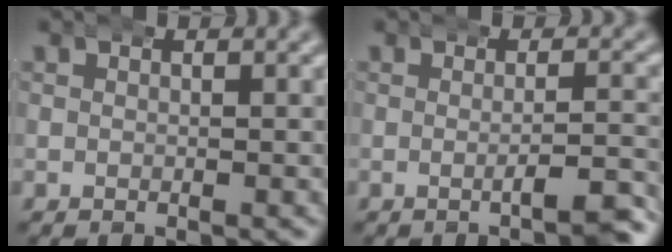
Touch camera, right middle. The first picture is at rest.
{"total": 2.7, "force": [-1.5, -0.2, 2.2], "torque": [-0.030, 0.005, -0.031]}